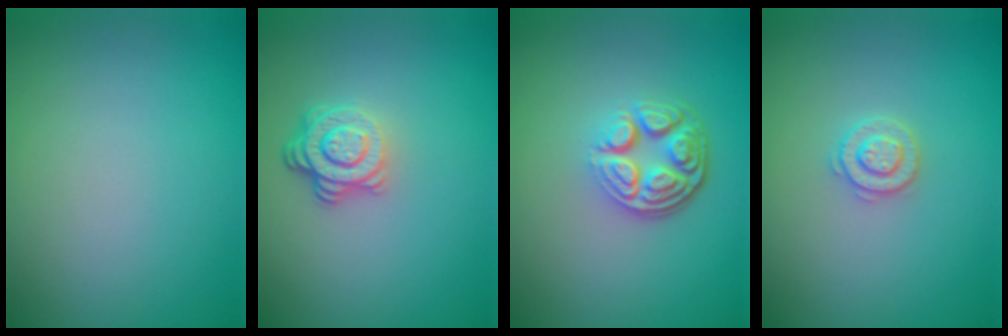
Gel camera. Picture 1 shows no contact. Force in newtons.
{"total": 3.8, "press": 2.7, "slide": 2.6}
{"total": 4.9, "press": 3.5, "slide": 3.4}
{"total": 2.0, "press": 1.9, "slide": 0.4}